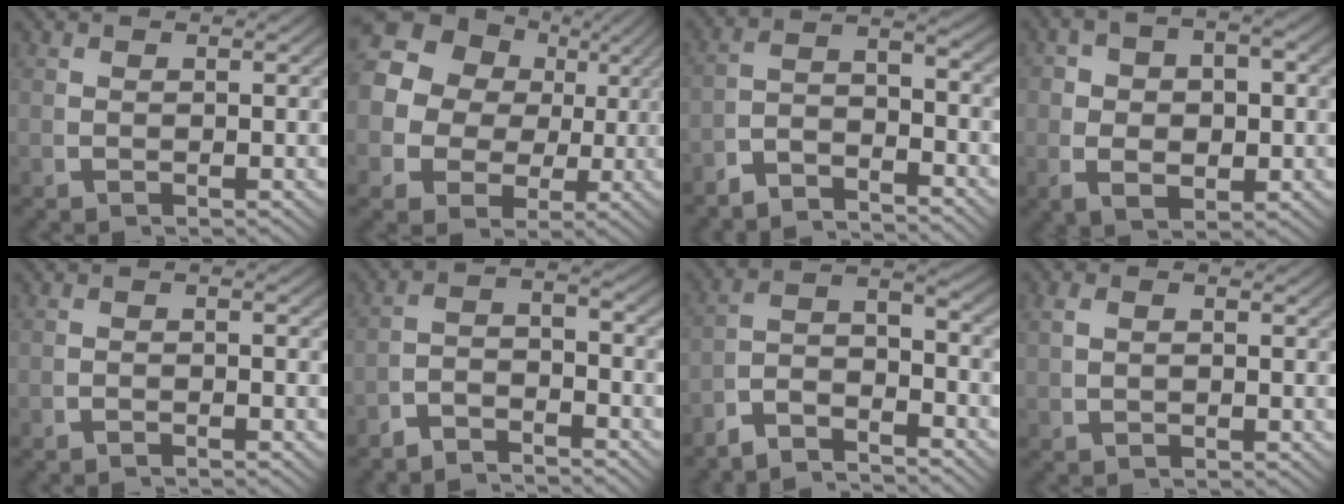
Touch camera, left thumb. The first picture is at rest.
{"total": 12.3, "force": [2.7, 10.1, 6.5], "torque": [-0.173, -0.036, 0.056]}
{"total": 5.4, "force": [-2.9, 2.9, 3.5], "torque": [-0.056, -0.019, -0.055]}
{"total": 4.7, "force": [-0.4, 3.0, 3.6], "torque": [-0.064, -0.021, 0.009]}
{"total": 1.1, "force": [-1.1, 0.1, 0.2], "torque": [0.000, 0.001, -0.023]}
{"total": 3.7, "force": [-2.7, 1.5, 2.1], "torque": [-0.034, -0.013, -0.049]}
{"total": 7.8, "force": [-3.1, 4.9, 5.2], "torque": [-0.090, -0.022, -0.062]}
{"total": 1.4, "force": [0.3, 1.0, 1.0], "torque": [-0.022, 0.005, 0.005]}